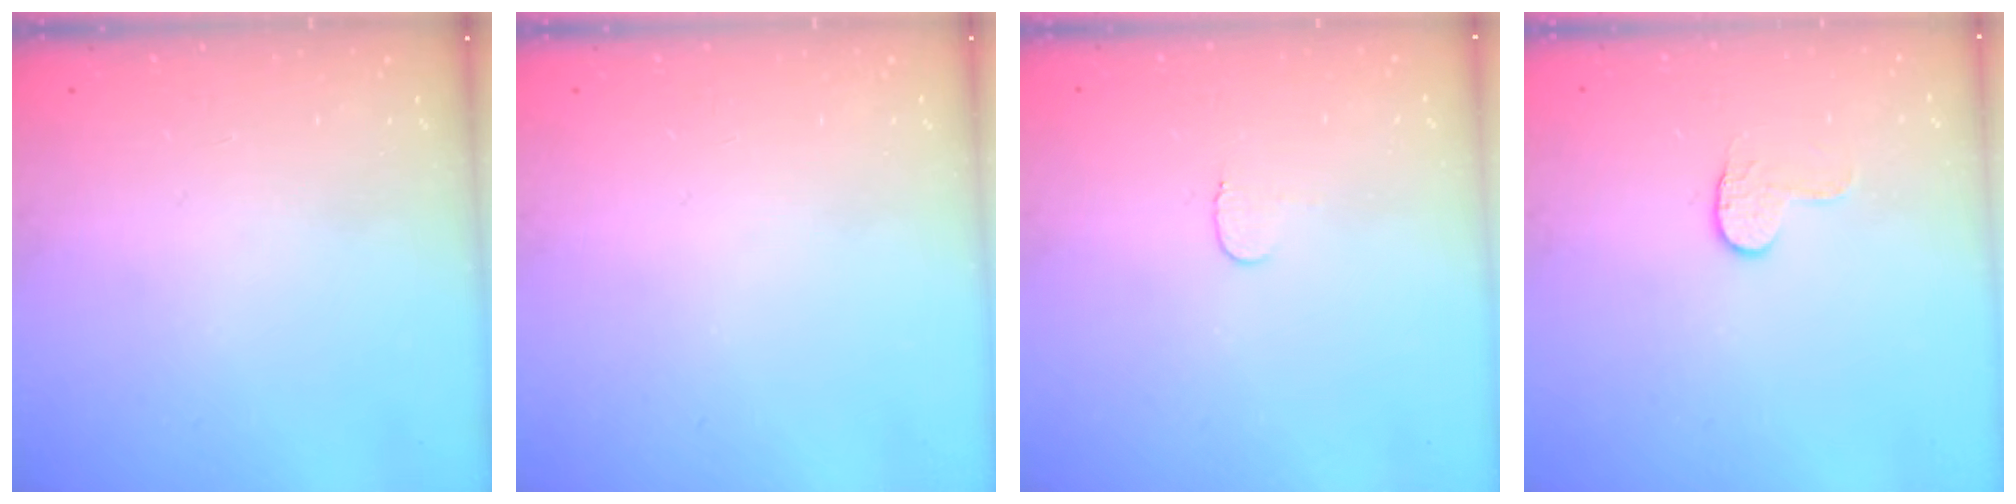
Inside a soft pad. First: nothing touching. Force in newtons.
{"total": 0.0}
{"total": 3.6, "press": 3.6, "slide": 0.4}
{"total": 3.6, "press": 3.6, "slide": 0.4}